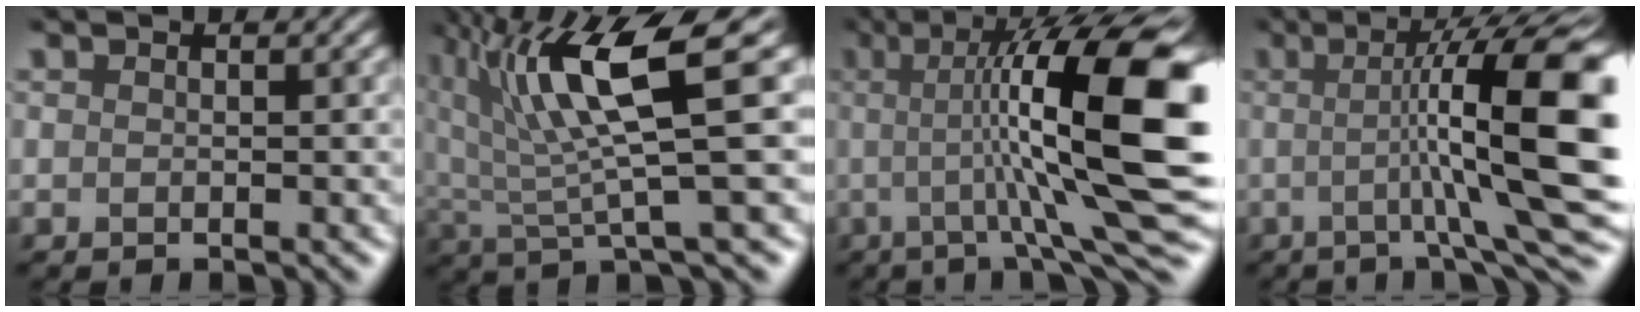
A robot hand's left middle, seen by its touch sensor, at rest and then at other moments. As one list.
[{"total": 7.9, "force": [3.2, 1.2, 7.1], "torque": [-0.139, 0.005, 0.068]}, {"total": 12.8, "force": [0.7, 2.4, 12.6], "torque": [-0.196, 0.015, 0.024]}, {"total": 11.9, "force": [0.2, 1.7, 11.8], "torque": [-0.166, 0.017, 0.014]}]